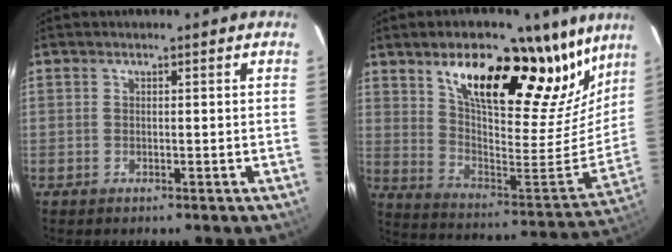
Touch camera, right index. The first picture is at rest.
{"total": 30.0, "force": [21.2, 11.5, 17.9], "torque": [-0.264, -0.021, 0.340]}